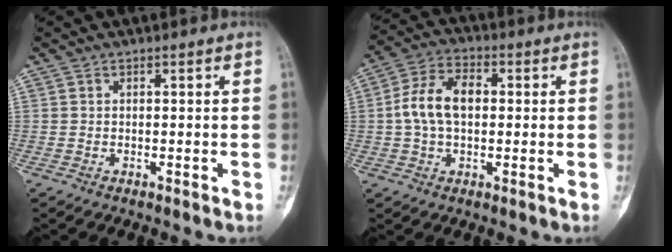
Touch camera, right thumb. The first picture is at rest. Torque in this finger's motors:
{"motor_torque": [0.11, 0.14, 0.63, -0.25, 0.32]}